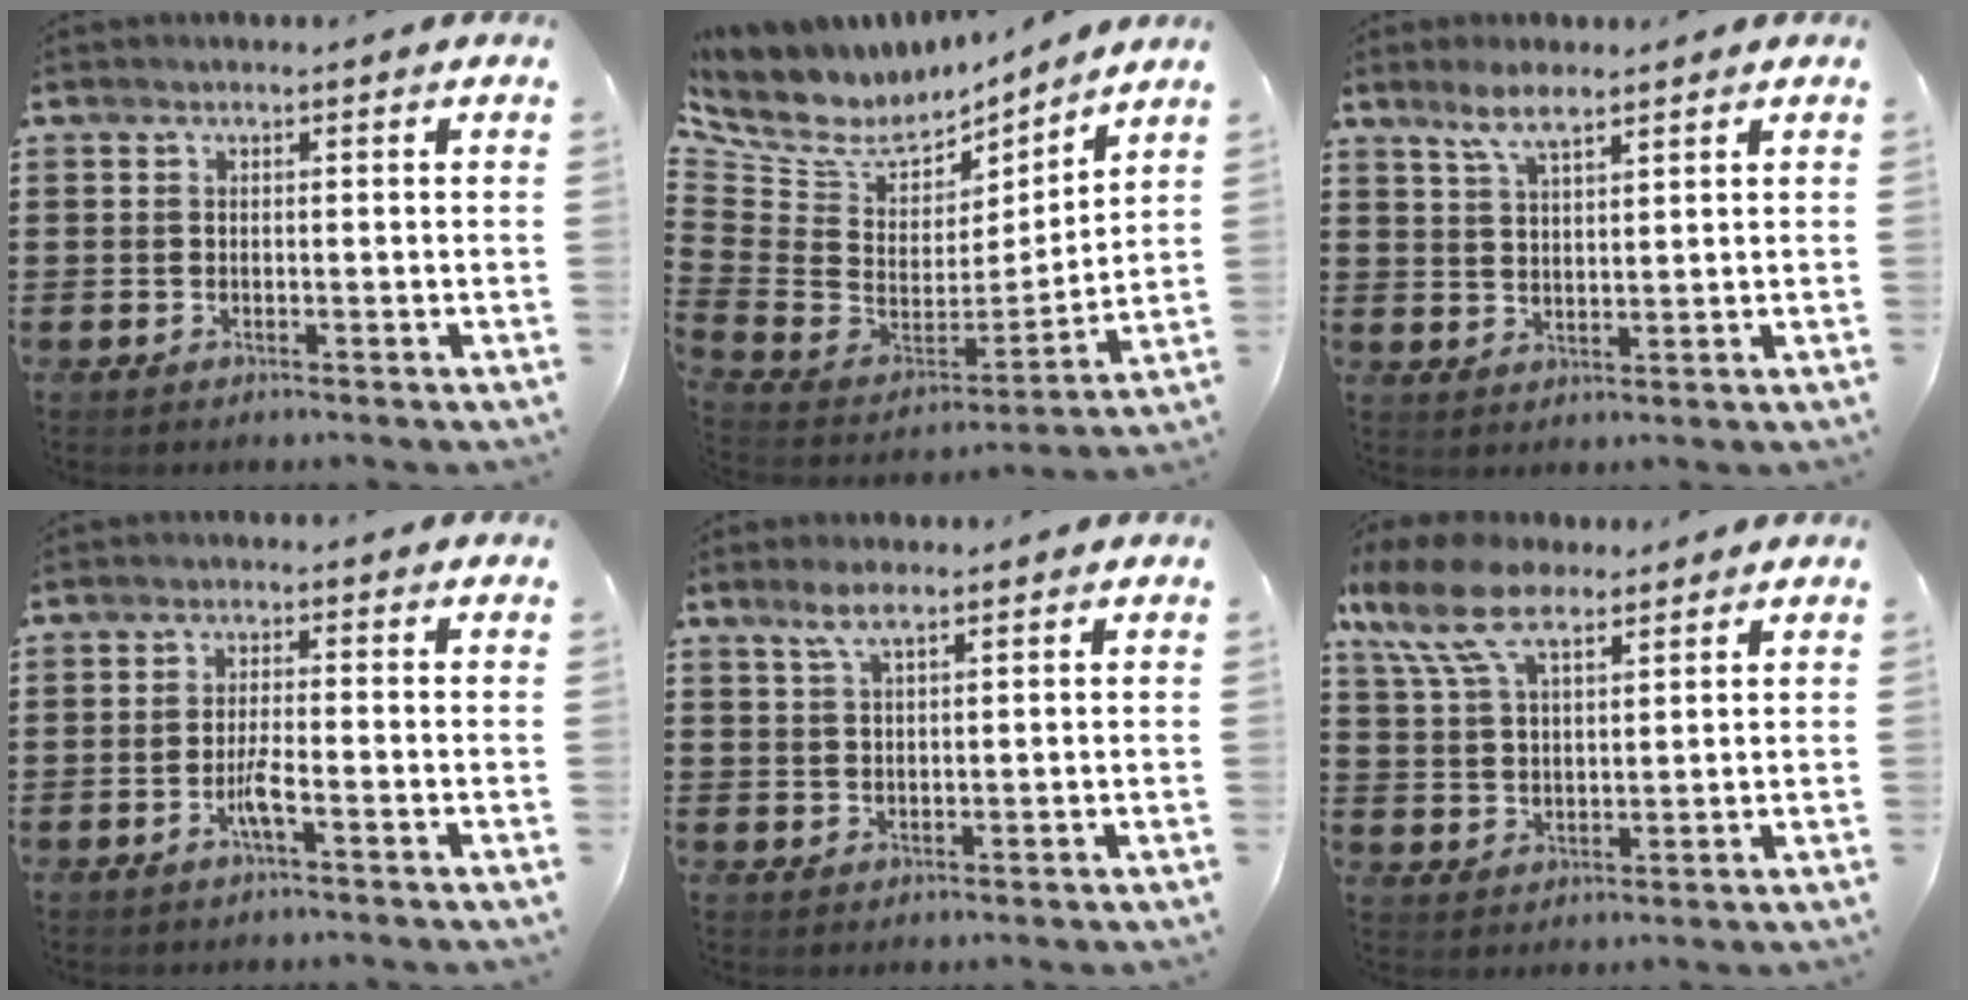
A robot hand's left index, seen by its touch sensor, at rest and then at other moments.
{"total": 5.7, "force": [4.1, 3.7, 1.3], "torque": [-0.059, -0.038, 0.074]}
{"total": 4.6, "force": [3.2, 1.2, 3.0], "torque": [-0.066, 0.003, 0.059]}
{"total": 3.3, "force": [-1.5, 0.2, 2.9], "torque": [-0.058, -0.002, -0.029]}
{"total": 3.5, "force": [2.3, 0.8, 2.6], "torque": [-0.056, 0.004, 0.040]}
{"total": 10.5, "force": [7.2, 4.4, 6.2], "torque": [-0.146, -0.009, 0.134]}